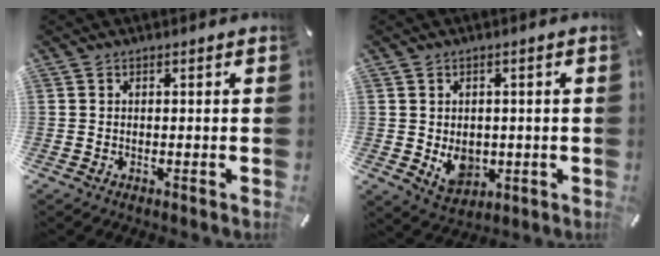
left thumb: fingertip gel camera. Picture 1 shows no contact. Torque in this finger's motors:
{"motor_torque": [0.67, 1.74, 0.22, -0.21, 0.05]}